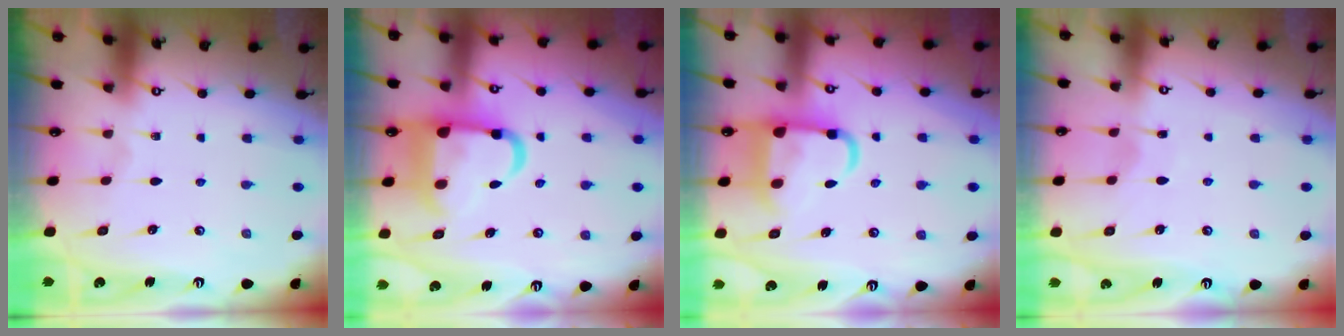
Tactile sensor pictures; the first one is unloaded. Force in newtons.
{"total": 13.6, "press": 13.5, "slide": 1.6}
{"total": 11.2, "press": 11.1, "slide": 1.4}
{"total": 3.2, "press": 3.1, "slide": 0.4}